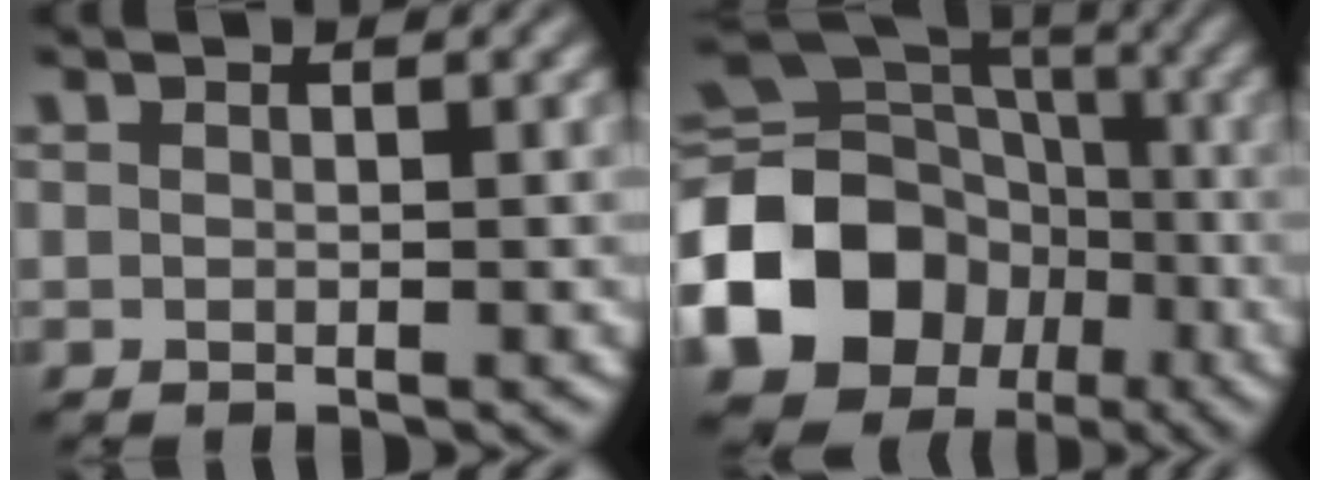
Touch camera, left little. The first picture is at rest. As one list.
[{"total": 16.2, "force": [-4.9, 13.3, 7.9], "torque": [-0.189, -0.005, -0.099]}]